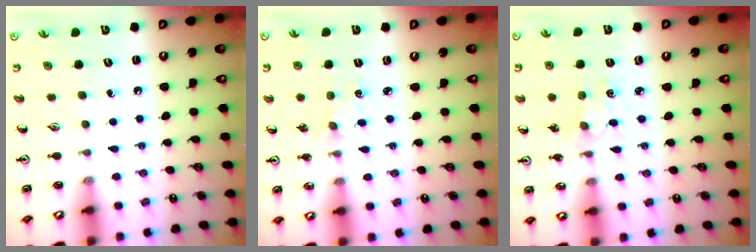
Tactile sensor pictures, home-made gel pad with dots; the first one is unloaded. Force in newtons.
{"total": 2.1, "press": 2.1, "slide": 0.3}
{"total": 1.8, "press": 1.8, "slide": 0.3}